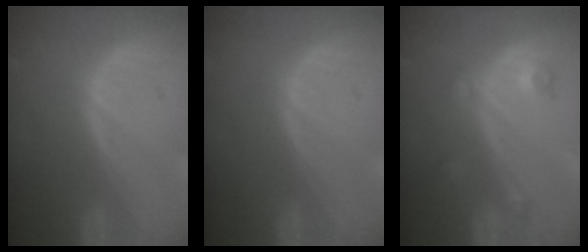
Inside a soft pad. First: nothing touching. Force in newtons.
{"total": 0.0}
{"total": 3.5, "press": 3.1, "slide": 1.6}